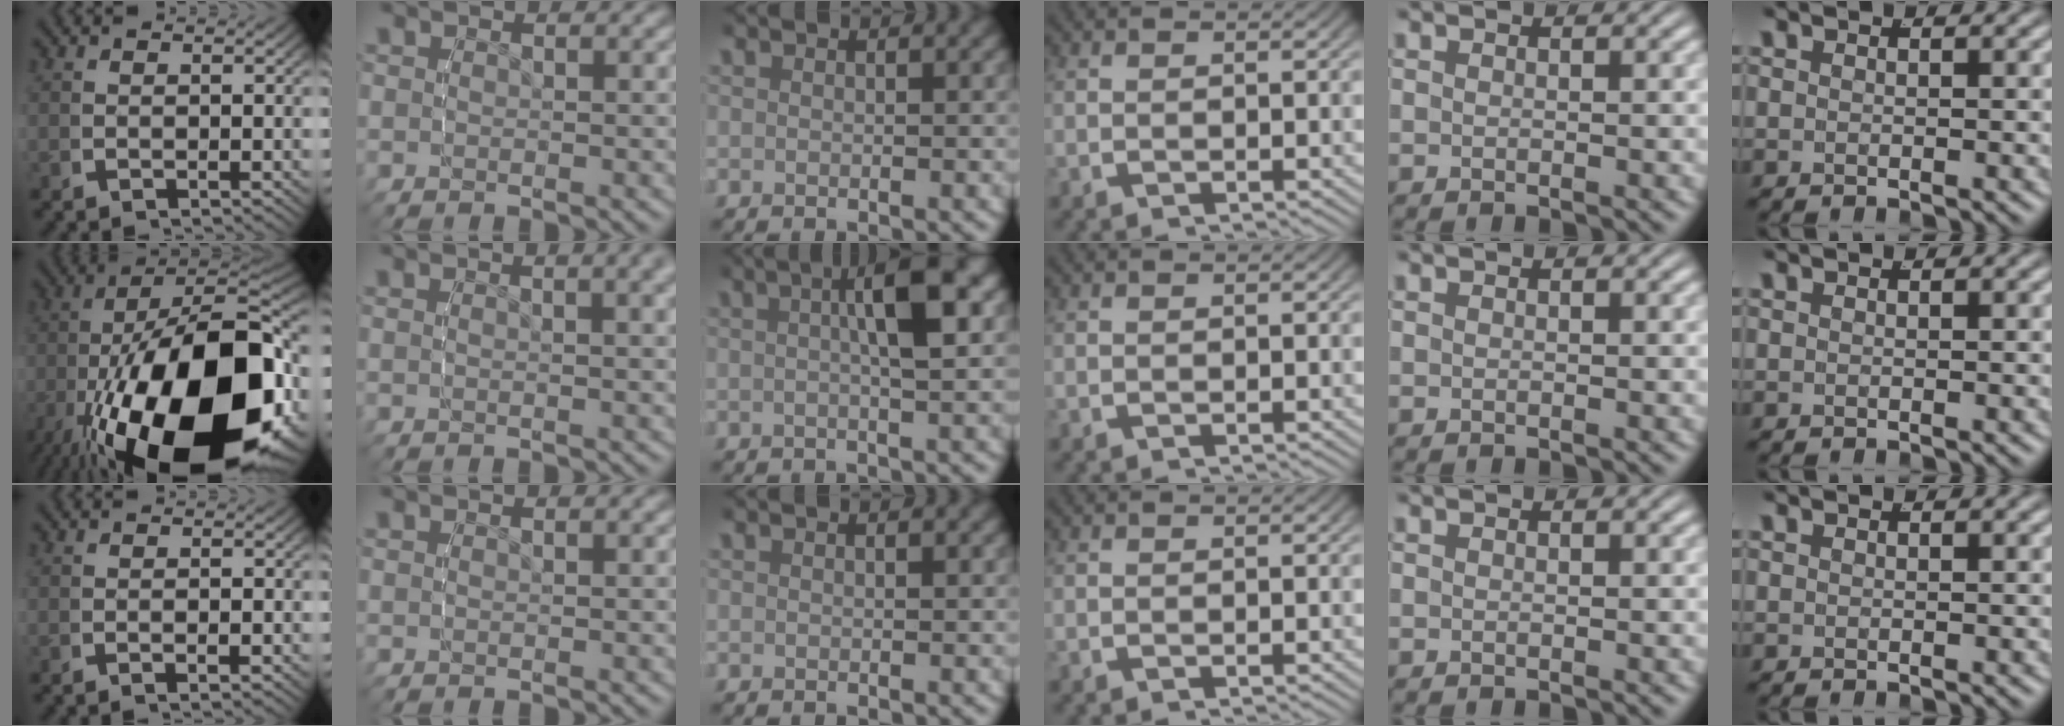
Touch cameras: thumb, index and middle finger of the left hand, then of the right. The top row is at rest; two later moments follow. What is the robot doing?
{"motion": "lift_and_place", "object": "screwdriver"}